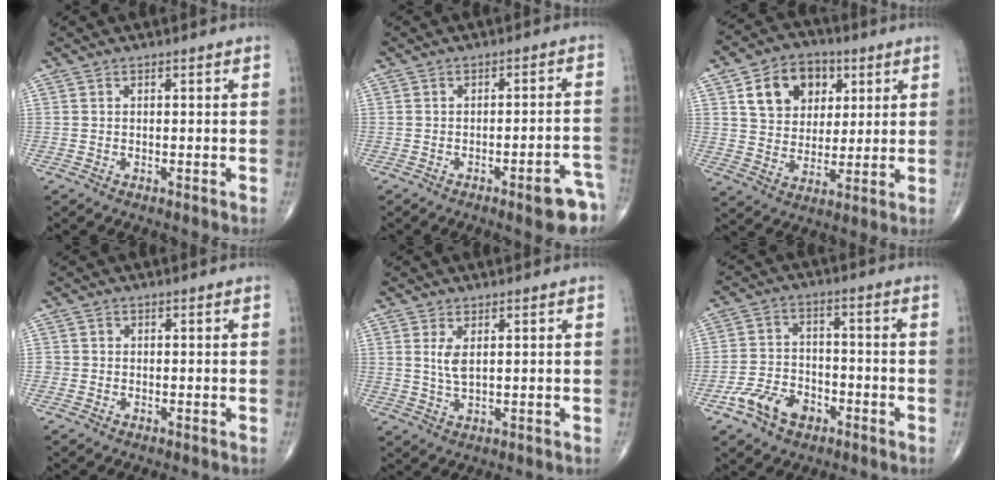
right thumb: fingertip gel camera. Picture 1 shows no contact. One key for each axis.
{"total": 7.6, "fx": -4.4, "fy": 1.6, "fz": 6.0, "tx": -0.062, "ty": 0.026, "tz": -0.049}
{"total": 13.1, "fx": 5.1, "fy": 9.9, "fz": 6.9, "tx": -0.077, "ty": -0.009, "tz": 0.087}
{"total": 1.1, "fx": -0.2, "fy": 1.0, "fz": 0.1, "tx": 0.006, "ty": 0.005, "tz": -0.007}
{"total": 3.4, "fx": 1.0, "fy": 1.3, "fz": 2.9, "tx": -0.061, "ty": -0.009, "tz": 0.027}
{"total": 8.9, "fx": -4.7, "fy": 5.8, "fz": 4.8, "tx": -0.071, "ty": 0.028, "tz": -0.083}